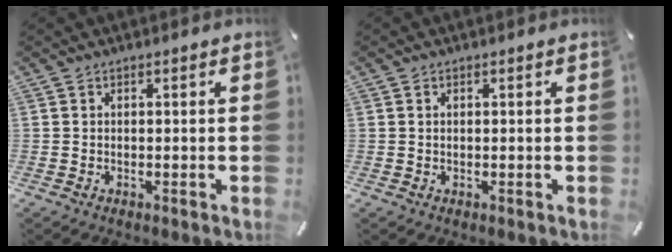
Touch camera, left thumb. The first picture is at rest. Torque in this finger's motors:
{"motor_torque": [-0.08, -0.38, -0.05, 0.15, 0.00]}